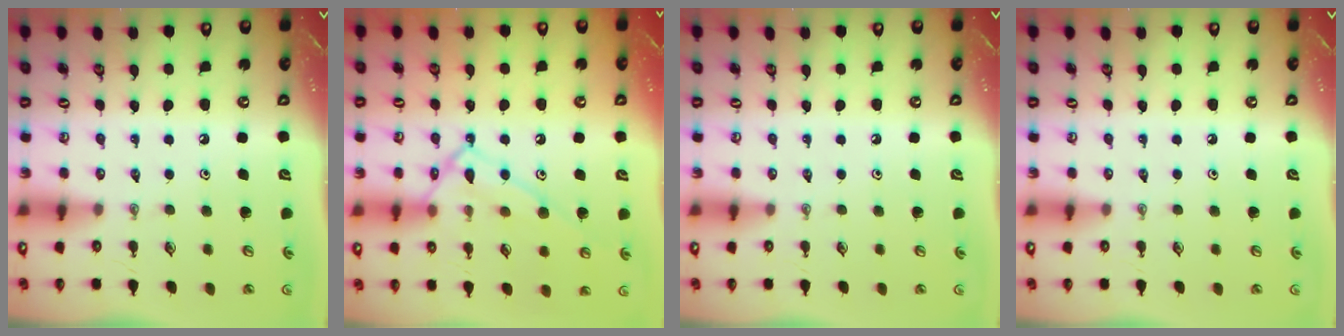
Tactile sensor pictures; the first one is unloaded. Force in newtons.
{"total": 12.5, "press": 12.4, "slide": 1.0}
{"total": 0.0}
{"total": 0.0}